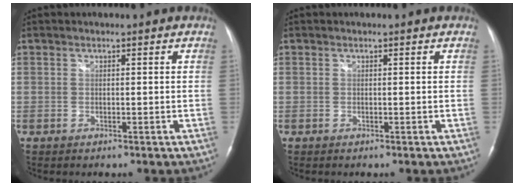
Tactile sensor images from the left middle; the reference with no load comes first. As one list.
[{"total": 0.0}]